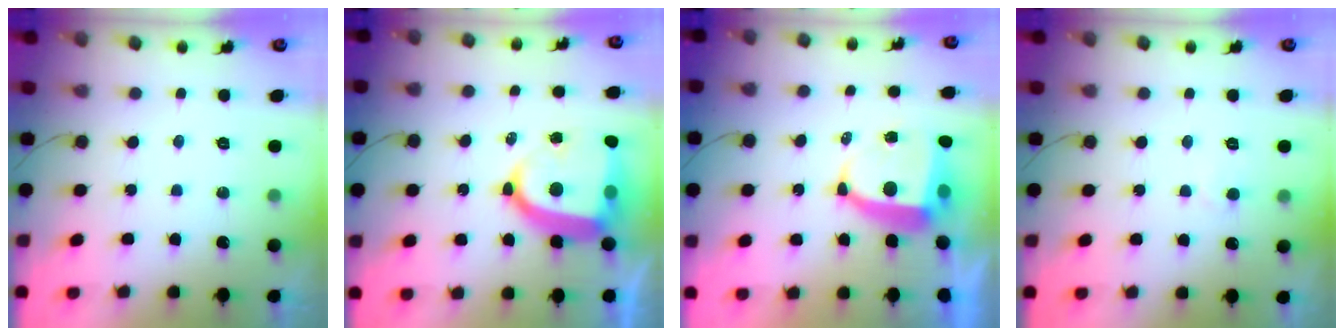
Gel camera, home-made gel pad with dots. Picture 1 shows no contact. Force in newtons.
{"total": 16.3, "press": 16.2, "slide": 1.6}
{"total": 8.0, "press": 8.0, "slide": 1.0}
{"total": 3.7, "press": 3.7, "slide": 0.4}